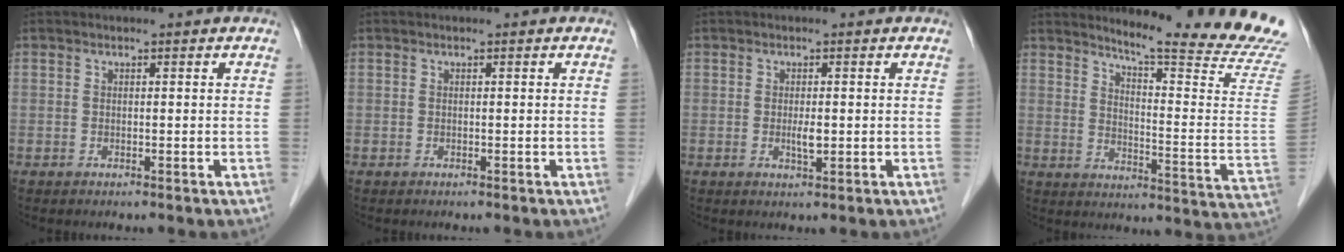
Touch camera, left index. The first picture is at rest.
{"total": 0.0}
{"total": 1.8, "force": [-0.3, 0.6, 1.7], "torque": [-0.031, -0.006, -0.004]}
{"total": 20.9, "force": [18.7, -1.9, 9.1], "torque": [-0.138, -0.134, 0.227]}